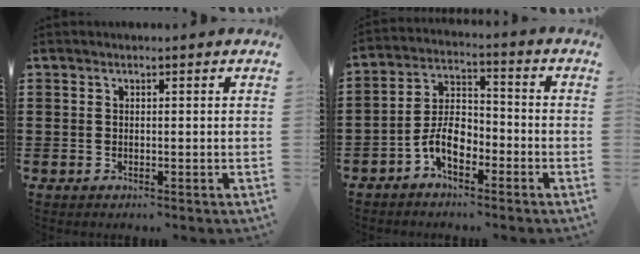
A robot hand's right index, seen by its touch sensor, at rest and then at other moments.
{"total": 6.5, "force": [-3.3, 3.5, 4.4], "torque": [-0.096, 0.010, -0.066]}